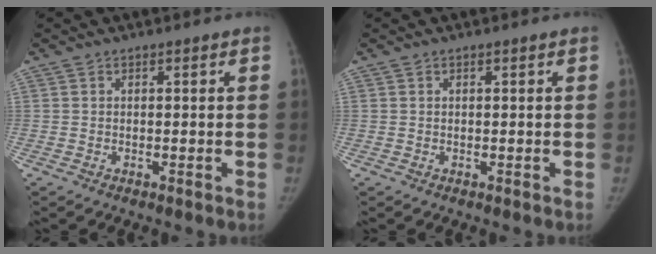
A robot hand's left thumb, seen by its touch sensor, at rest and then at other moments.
{"total": 0.0}